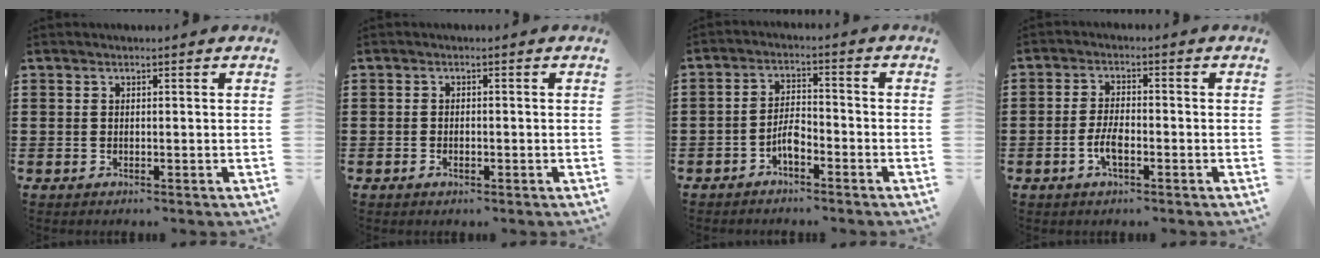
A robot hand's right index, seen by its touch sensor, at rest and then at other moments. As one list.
[{"total": 0.8, "force": [-0.4, 0.5, 0.5], "torque": [-0.012, -0.002, -0.007]}, {"total": 3.8, "force": [-2.3, 1.2, 2.7], "torque": [-0.065, 0.000, -0.048]}, {"total": 3.9, "force": [-1.6, 1.3, 3.4], "torque": [-0.080, -0.005, -0.034]}]